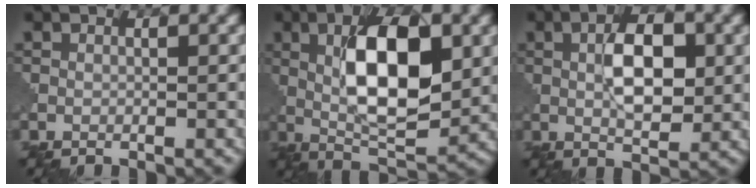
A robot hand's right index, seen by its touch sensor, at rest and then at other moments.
{"total": 9.8, "force": [1.5, 4.0, 8.8], "torque": [-0.139, 0.004, 0.028]}
{"total": 5.5, "force": [0.8, 2.5, 4.8], "torque": [-0.077, 0.002, 0.015]}